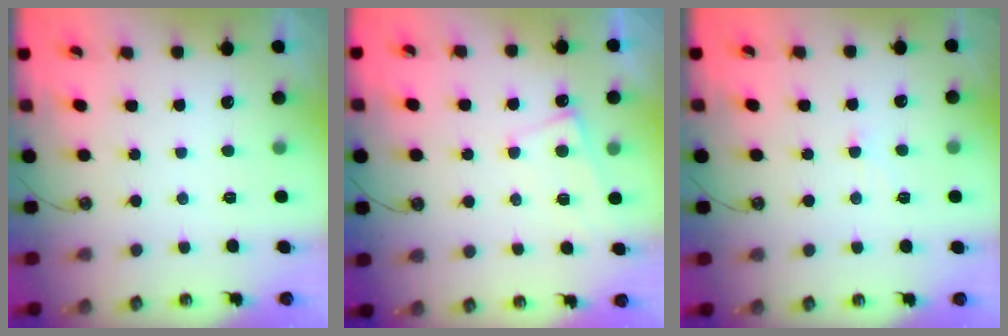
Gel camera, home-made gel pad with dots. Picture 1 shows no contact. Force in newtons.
{"total": 4.1, "press": 4.1, "slide": 0.1}
{"total": 1.5, "press": 1.5, "slide": 0.3}